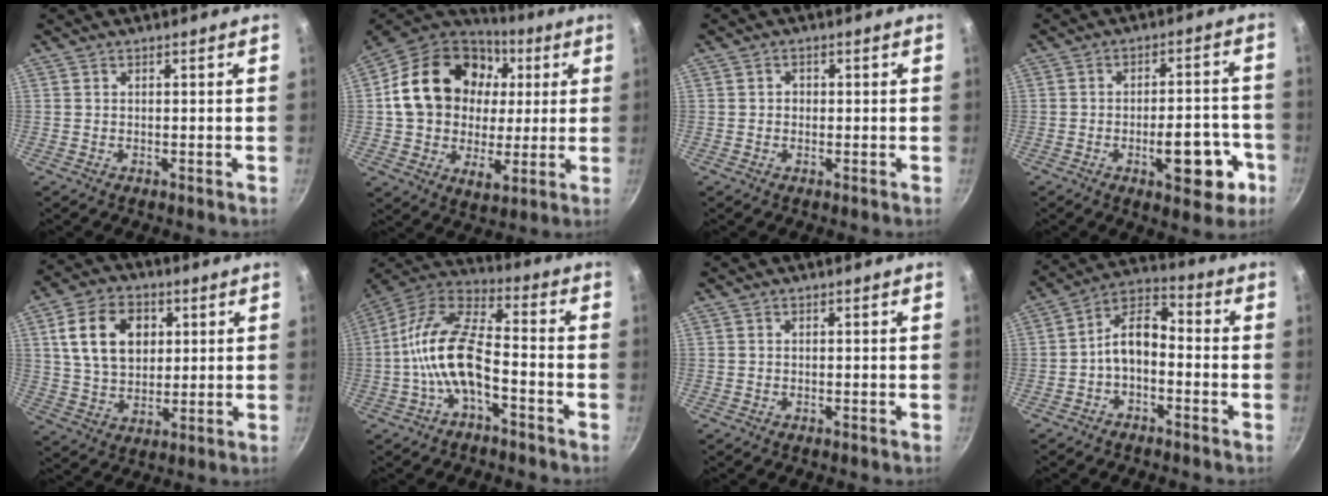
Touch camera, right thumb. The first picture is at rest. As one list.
[{"total": 24.2, "force": [4.3, 18.3, 15.2], "torque": [-0.238, 0.013, 0.068]}, {"total": 1.3, "force": [0.0, 1.2, 0.5], "torque": [-0.004, 0.004, -0.002]}, {"total": 12.1, "force": [-4.7, 5.3, 9.8], "torque": [-0.097, 0.030, -0.057]}, {"total": 13.7, "force": [3.7, 9.8, 8.9], "torque": [-0.135, 0.000, 0.065]}, {"total": 13.6, "force": [-4.3, 6.2, 11.4], "torque": [-0.220, 0.051, -0.092]}, {"total": 0.0}, {"total": 8.3, "force": [-2.4, 4.9, 6.2], "torque": [-0.100, 0.054, -0.055]}]